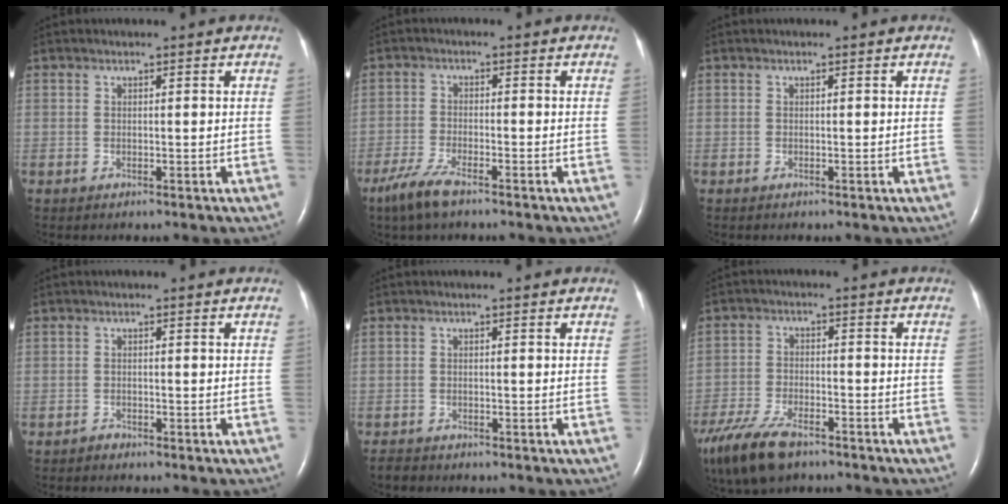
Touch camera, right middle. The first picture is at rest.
{"total": 5.1, "force": [-3.7, 0.9, 3.4], "torque": [-0.085, -0.011, -0.071]}
{"total": 0.0}
{"total": 0.8, "force": [-0.7, 0.2, 0.0], "torque": [-0.001, -0.001, -0.014]}
{"total": 1.4, "force": [-1.3, 0.4, 0.0], "torque": [-0.001, -0.003, -0.022]}
{"total": 12.1, "force": [-8.9, 4.5, 6.9], "torque": [-0.150, -0.019, -0.157]}